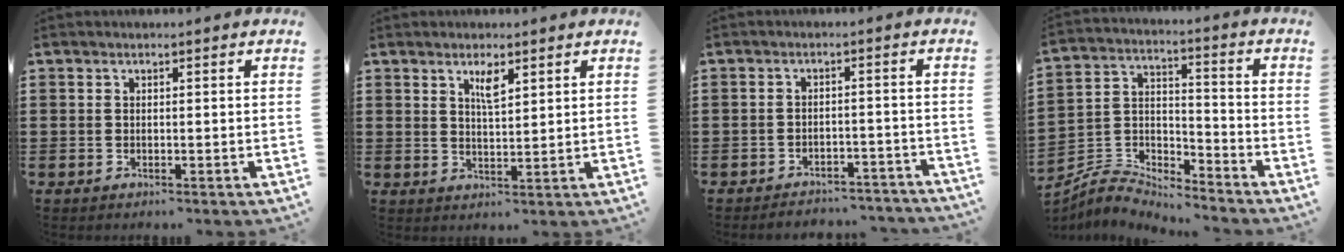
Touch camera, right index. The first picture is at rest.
{"total": 3.1, "force": [1.9, 0.7, 2.3], "torque": [-0.042, 0.000, 0.030]}
{"total": 2.9, "force": [-2.9, 0.4, 0.2], "torque": [-0.009, 0.001, -0.059]}
{"total": 5.3, "force": [-5.2, 1.2, 0.3], "torque": [-0.020, -0.001, -0.108]}